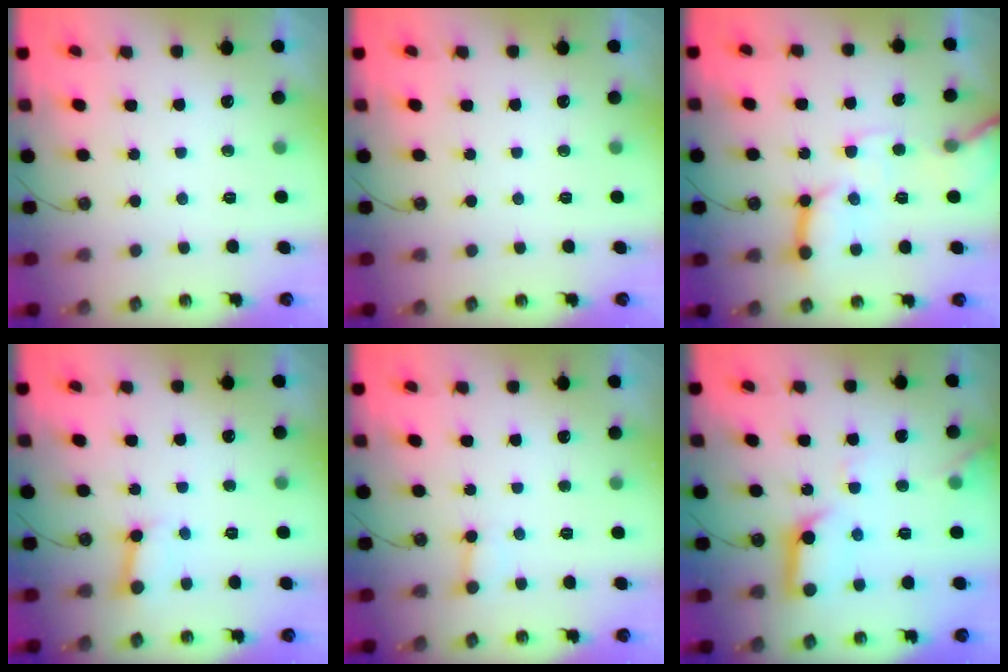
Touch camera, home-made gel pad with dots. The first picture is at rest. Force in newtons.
{"total": 0.0}
{"total": 13.7, "press": 13.7, "slide": 1.3}
{"total": 3.6, "press": 3.6, "slide": 0.2}
{"total": 3.4, "press": 3.3, "slide": 0.5}
{"total": 13.3, "press": 13.2, "slide": 1.5}